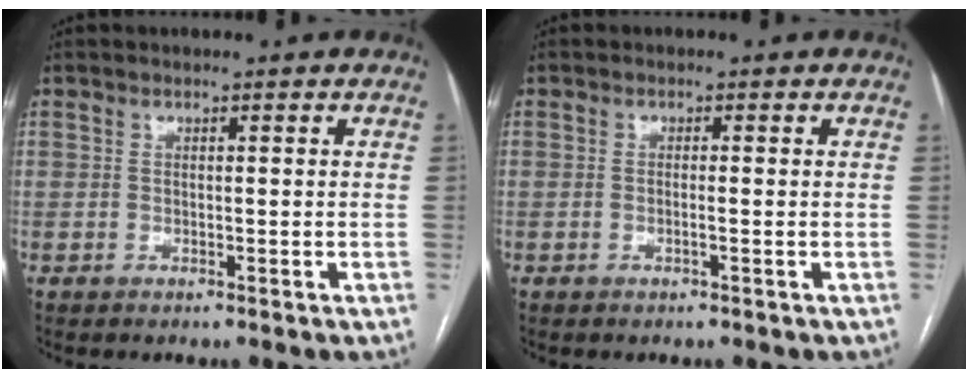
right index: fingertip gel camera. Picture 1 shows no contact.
{"total": 0.9, "force": [-0.2, -0.1, 0.8], "torque": [-0.016, 0.000, -0.004]}